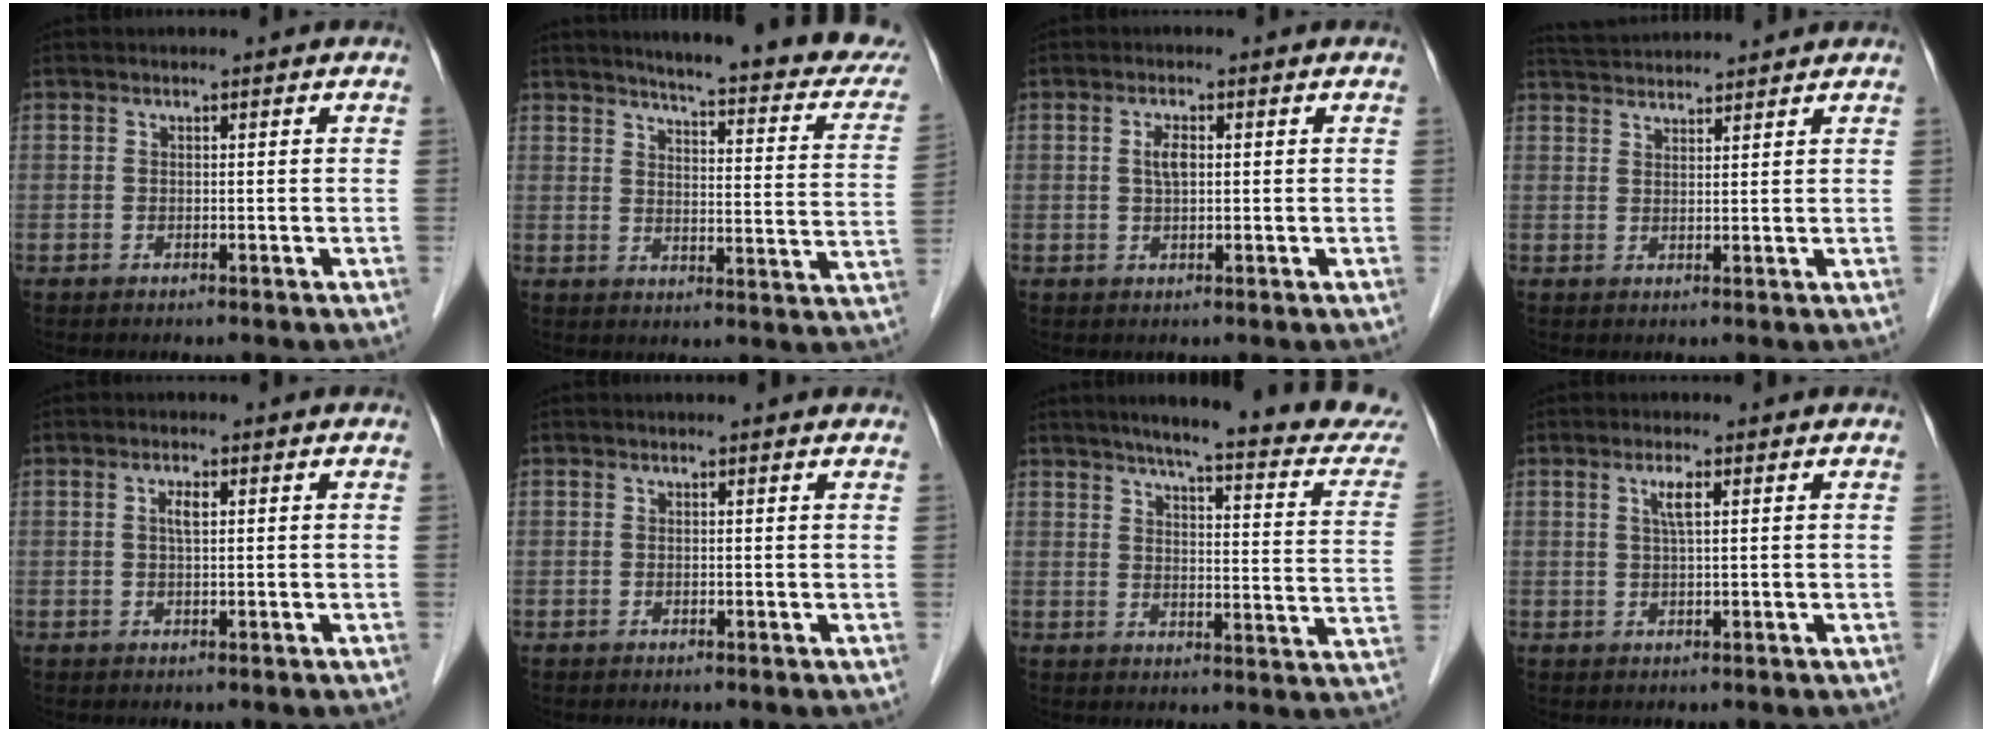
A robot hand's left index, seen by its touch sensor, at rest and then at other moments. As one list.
[{"total": 22.1, "force": [19.1, 2.5, 10.9], "torque": [-0.133, -0.042, 0.213]}, {"total": 2.2, "force": [0.4, 0.8, 2.0], "torque": [-0.042, 0.005, 0.008]}, {"total": 6.6, "force": [6.4, 0.1, 1.4], "torque": [-0.032, 0.038, 0.106]}, {"total": 1.7, "force": [0.5, 0.4, 1.6], "torque": [-0.033, 0.003, 0.009]}, {"total": 1.2, "force": [1.1, 0.0, 0.3], "torque": [-0.013, 0.002, 0.008]}, {"total": 20.9, "force": [18.3, 0.9, 10.0], "torque": [-0.125, -0.048, 0.214]}, {"total": 2.3, "force": [0.9, 0.2, 2.1], "torque": [-0.043, 0.002, 0.016]}]